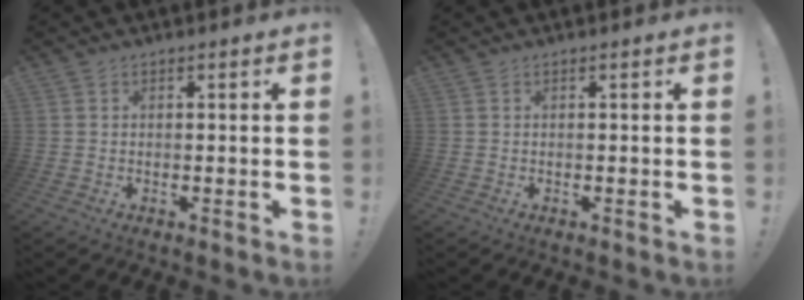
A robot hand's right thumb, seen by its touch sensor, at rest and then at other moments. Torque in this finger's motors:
{"motor_torque": [0.00, 0.00, -0.07, 0.10, 0.00]}